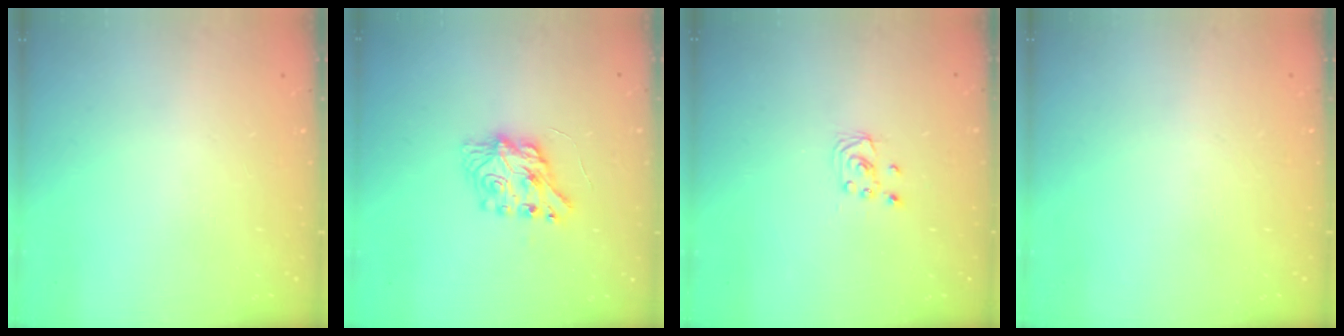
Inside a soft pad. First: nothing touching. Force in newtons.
{"total": 8.3, "press": 8.2, "slide": 0.4}
{"total": 2.3, "press": 2.2, "slide": 0.3}
{"total": 0.0}